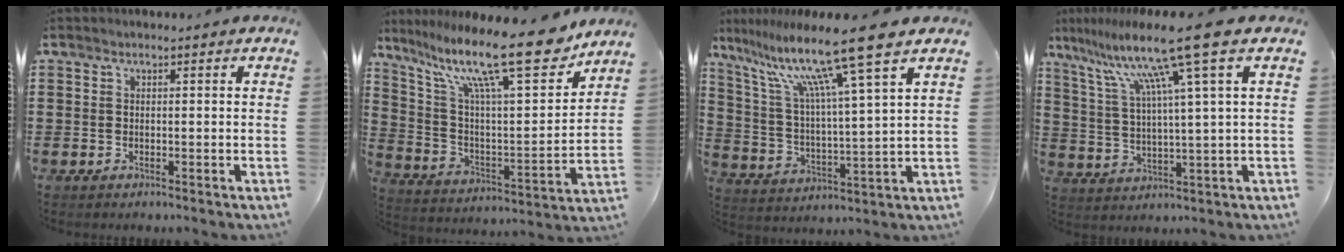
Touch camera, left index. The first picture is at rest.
{"total": 18.2, "force": [13.4, 2.6, 12.0], "torque": [-0.237, -0.073, 0.219]}
{"total": 14.0, "force": [9.8, 0.3, 10.1], "torque": [-0.208, -0.046, 0.152]}
{"total": 13.2, "force": [7.7, -0.9, 10.7], "torque": [-0.234, -0.027, 0.116]}